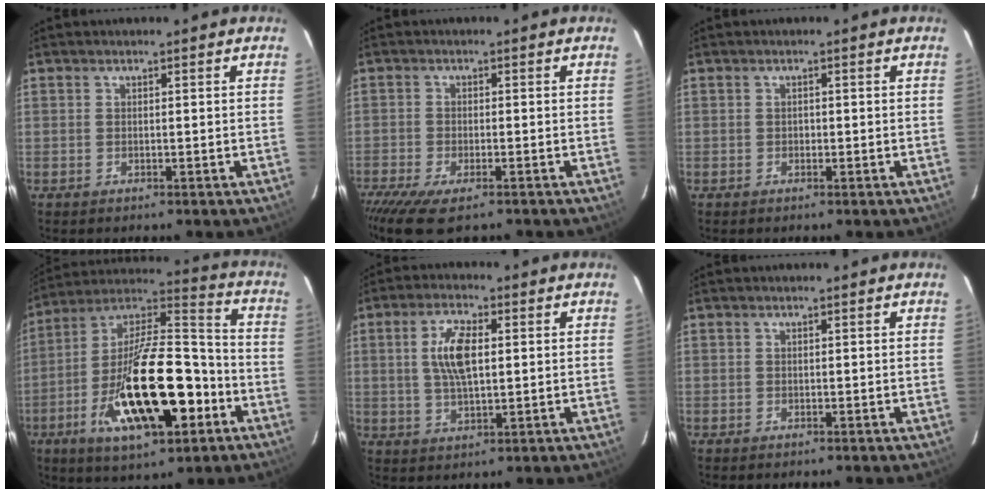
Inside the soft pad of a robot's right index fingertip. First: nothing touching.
{"total": 10.1, "force": [-7.6, 2.9, 6.1], "torque": [-0.146, -0.046, -0.135]}
{"total": 0.6, "force": [-0.3, 0.5, 0.0], "torque": [0.001, 0.000, -0.003]}
{"total": 24.7, "force": [-9.1, 9.1, 21.0], "torque": [-0.381, -0.011, -0.151]}
{"total": 7.8, "force": [1.4, 3.1, 7.0], "torque": [-0.135, 0.007, 0.028]}
{"total": 0.0}